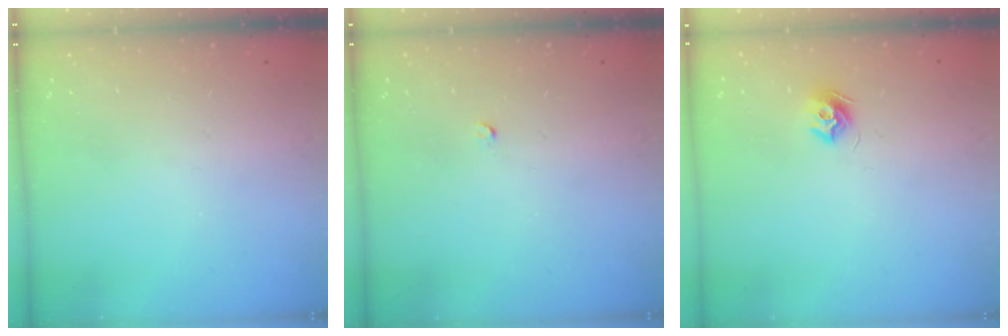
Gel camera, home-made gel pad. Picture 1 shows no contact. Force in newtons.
{"total": 2.0, "press": 2.0, "slide": 0.3}
{"total": 7.6, "press": 7.6, "slide": 0.2}